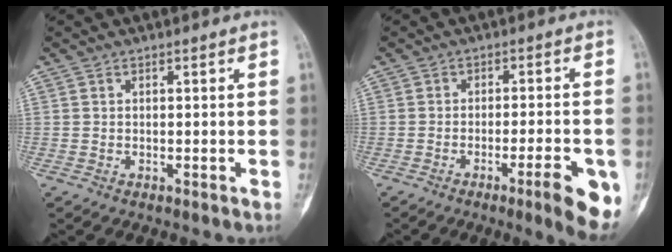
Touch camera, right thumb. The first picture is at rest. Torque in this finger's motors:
{"motor_torque": [0.07, 0.57, 0.02, 0.16, 0.07]}